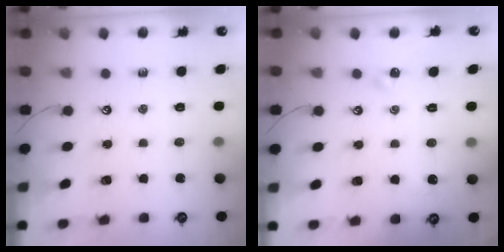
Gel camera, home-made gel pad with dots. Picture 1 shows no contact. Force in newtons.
{"total": 1.1, "press": 1.0, "slide": 0.4}